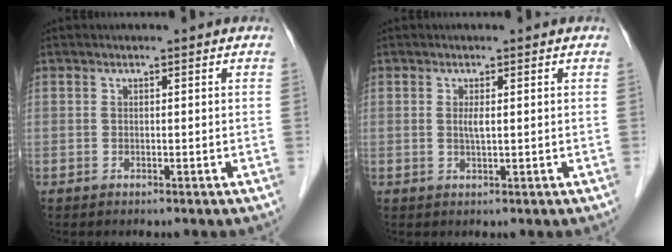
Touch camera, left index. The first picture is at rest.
{"total": 1.3, "force": [0.3, 0.1, 1.3], "torque": [-0.032, -0.001, 0.006]}